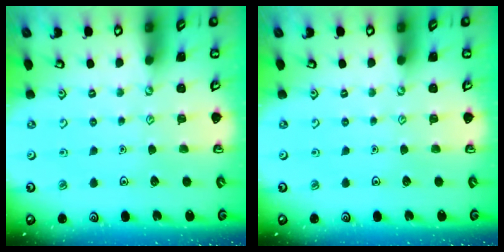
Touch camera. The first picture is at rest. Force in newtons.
{"total": 0.0}